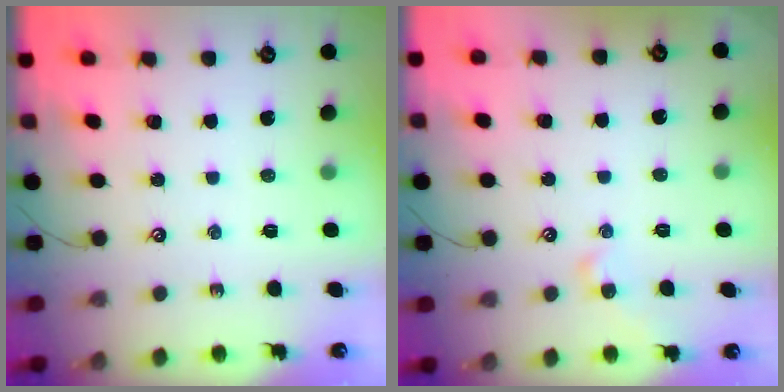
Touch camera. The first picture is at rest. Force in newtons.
{"total": 1.8, "press": 1.8, "slide": 0.3}